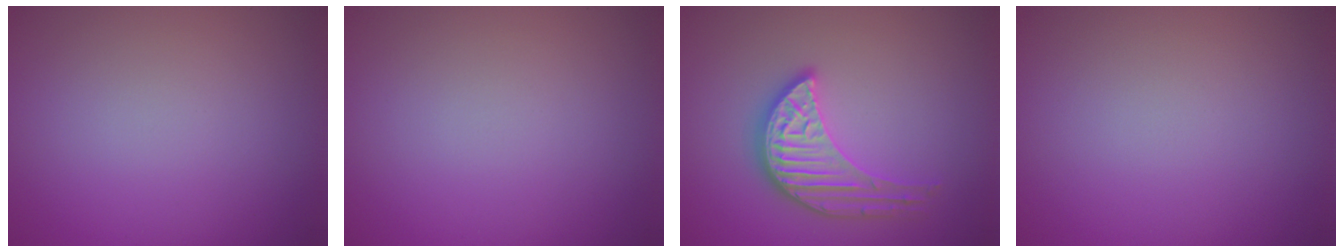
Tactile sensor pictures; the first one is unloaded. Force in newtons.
{"total": 0.0}
{"total": 3.9, "press": 3.5, "slide": 1.6}
{"total": 0.0}